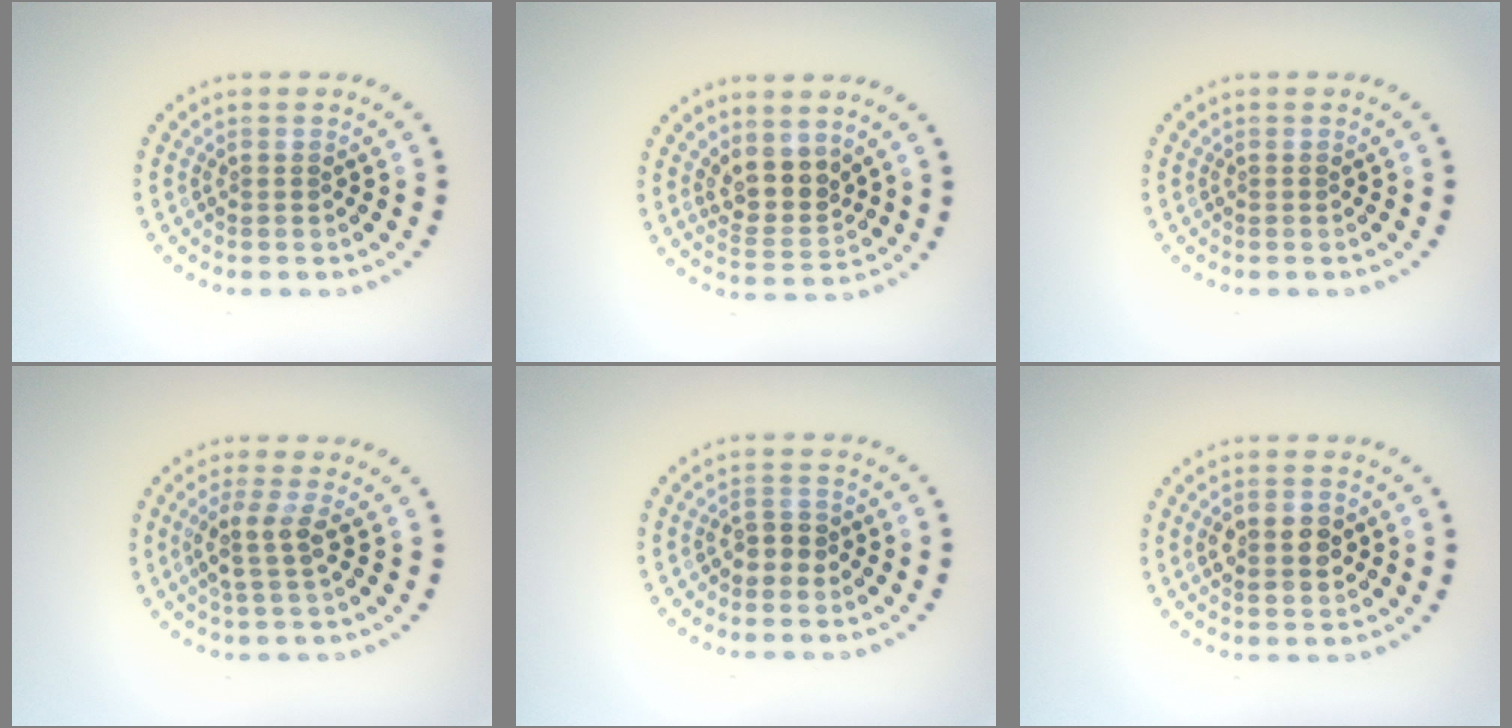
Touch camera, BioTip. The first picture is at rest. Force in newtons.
{"total": 3.5, "press": 2.9, "slide": 2.0}
{"total": 0.0}
{"total": 2.5, "press": 2.0, "slide": 1.6}
{"total": 1.9, "press": 1.7, "slide": 0.8}
{"total": 3.8, "press": 3.8, "slide": 0.1}